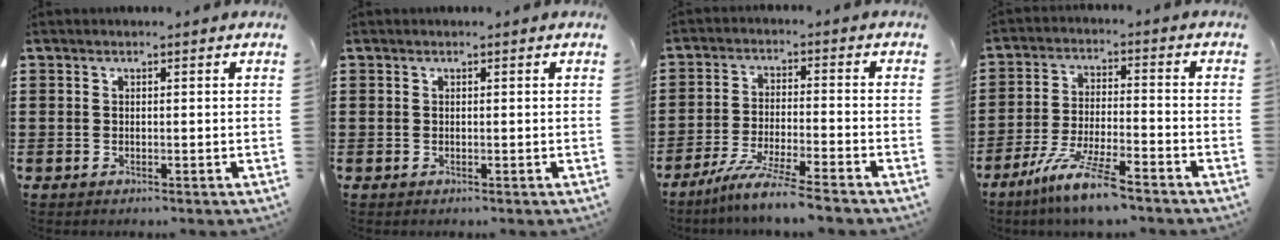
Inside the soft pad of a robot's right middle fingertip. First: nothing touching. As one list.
[{"total": 0.0}, {"total": 6.7, "force": [-5.9, -0.6, 3.1], "torque": [-0.065, -0.020, -0.113]}, {"total": 9.1, "force": [-7.1, 0.5, 5.6], "torque": [-0.125, -0.010, -0.140]}]